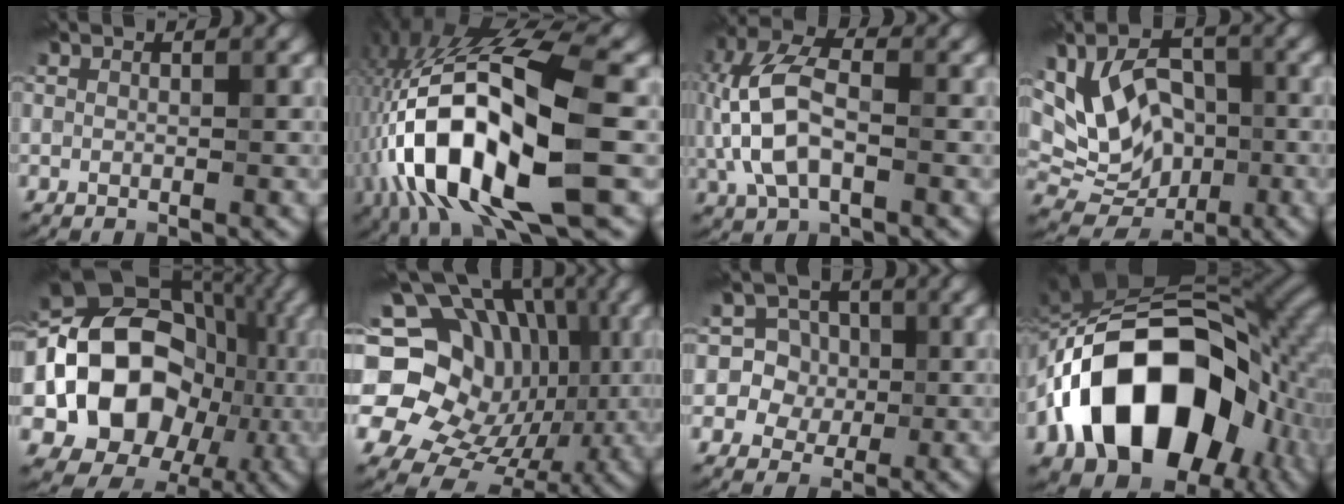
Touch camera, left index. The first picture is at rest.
{"total": 14.2, "force": [-4.6, 4.6, 12.6], "torque": [-0.231, 0.013, -0.074]}
{"total": 7.6, "force": [0.0, 4.2, 6.3], "torque": [-0.147, 0.019, -0.010]}
{"total": 9.9, "force": [0.6, 6.9, 7.1], "torque": [-0.113, 0.008, 0.019]}
{"total": 15.1, "force": [-2.0, 11.8, 9.1], "torque": [-0.150, 0.006, -0.042]}
{"total": 18.9, "force": [0.1, 16.1, 9.8], "torque": [-0.198, 0.046, -0.006]}
{"total": 7.4, "force": [0.5, 7.3, 1.5], "torque": [-0.043, 0.034, 0.005]}
{"total": 16.9, "force": [-5.1, 10.7, 12.0], "torque": [-0.193, 0.020, -0.101]}